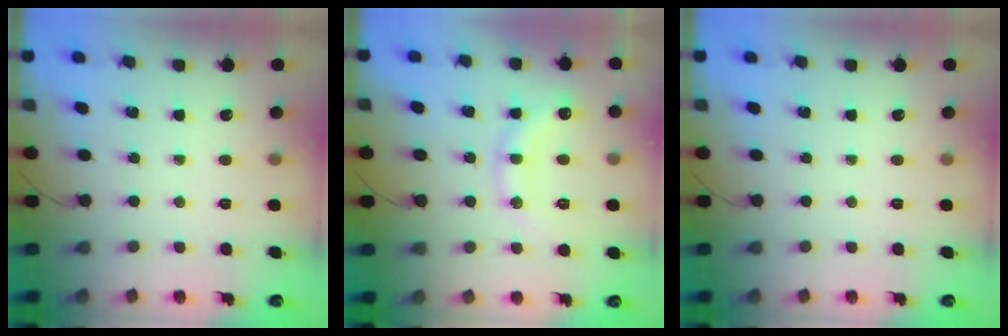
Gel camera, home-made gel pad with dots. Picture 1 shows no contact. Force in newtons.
{"total": 11.9, "press": 11.9, "slide": 0.1}
{"total": 0.0}